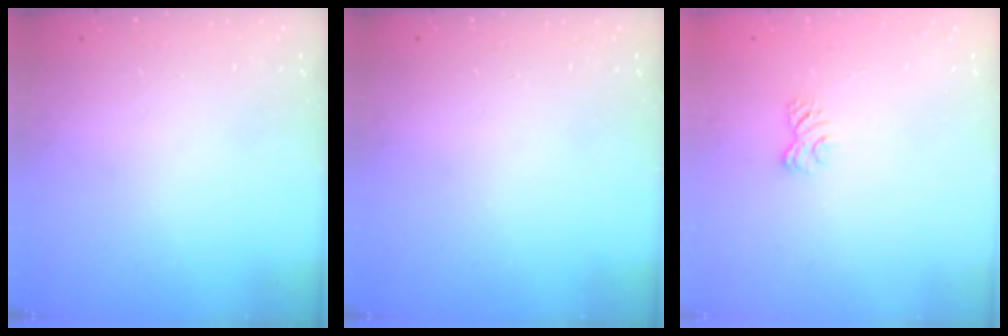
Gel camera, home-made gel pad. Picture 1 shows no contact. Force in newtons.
{"total": 0.0}
{"total": 2.5, "press": 2.2, "slide": 1.2}